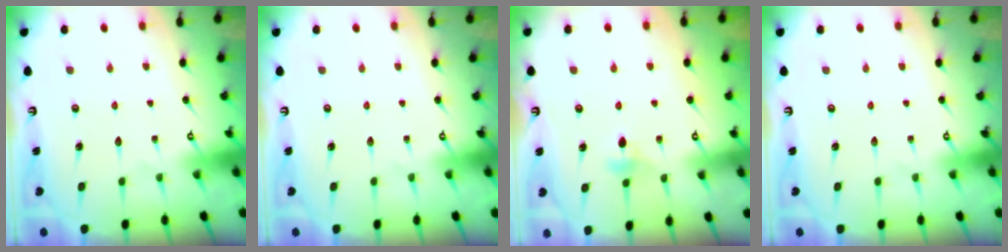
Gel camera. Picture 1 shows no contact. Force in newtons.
{"total": 0.0}
{"total": 4.0, "press": 3.9, "slide": 0.8}
{"total": 0.0}